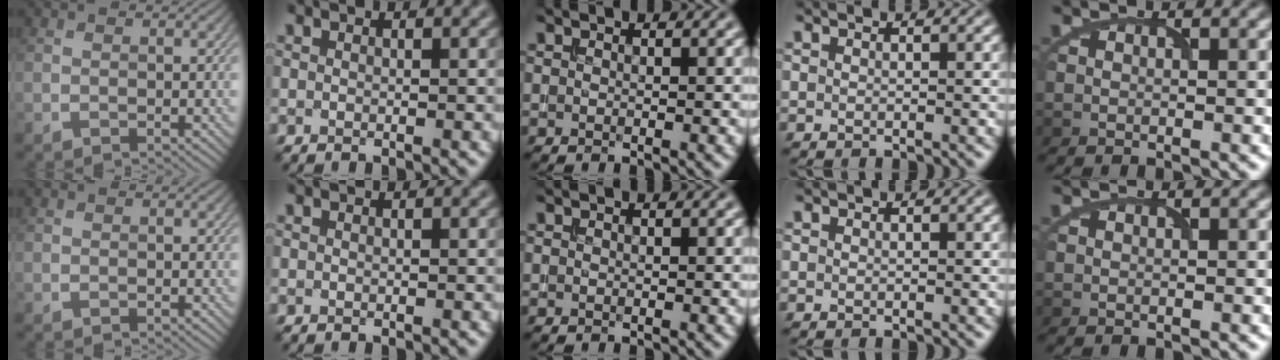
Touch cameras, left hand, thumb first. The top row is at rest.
{}